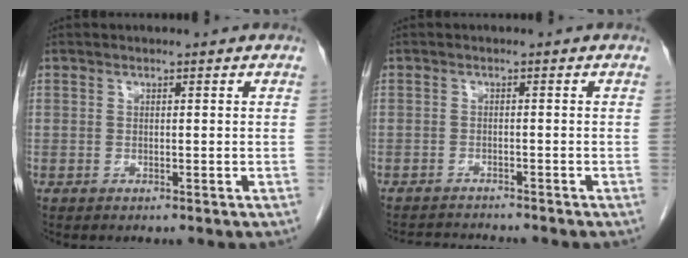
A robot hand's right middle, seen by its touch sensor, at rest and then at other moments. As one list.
[{"total": 4.6, "force": [-4.5, 0.0, 0.9], "torque": [-0.015, -0.015, -0.069]}]